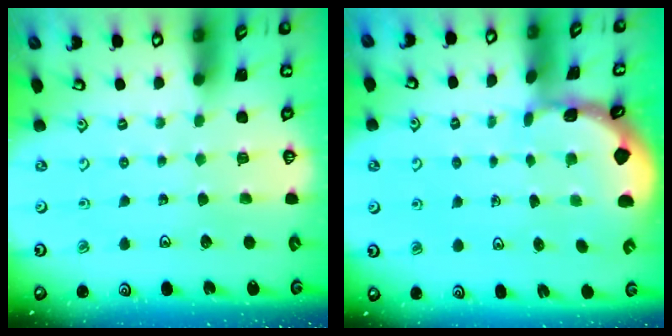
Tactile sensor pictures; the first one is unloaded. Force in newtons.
{"total": 1.0, "press": 1.0, "slide": 0.1}